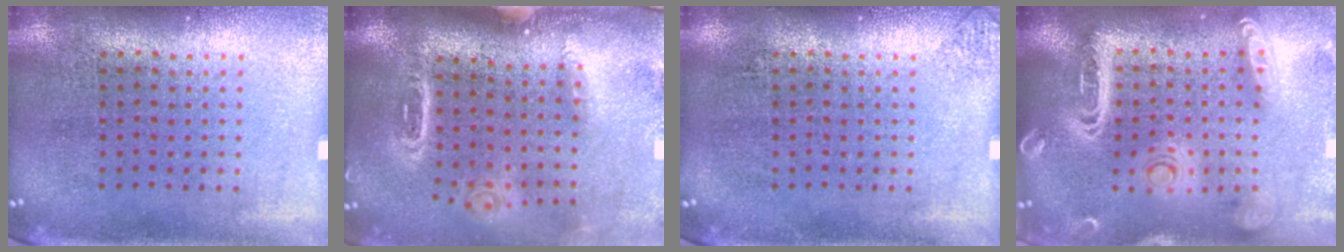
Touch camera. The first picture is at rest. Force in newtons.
{"total": 1.8, "press": 1.7, "slide": 0.6}
{"total": 0.6, "press": 0.6, "slide": 0.1}
{"total": 2.8, "press": 2.4, "slide": 1.4}